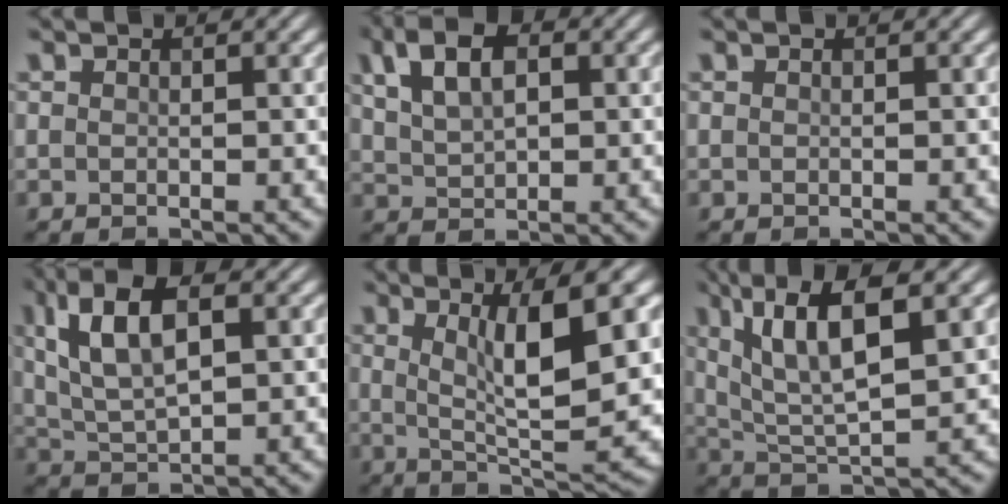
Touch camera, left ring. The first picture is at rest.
{"total": 6.0, "force": [2.3, 3.4, 4.4], "torque": [-0.086, 0.019, 0.031]}
{"total": 0.0}
{"total": 8.1, "force": [2.6, 3.7, 6.8], "torque": [-0.136, 0.017, 0.046]}
{"total": 9.3, "force": [2.3, 2.2, 8.7], "torque": [-0.132, -0.008, 0.046]}
{"total": 9.1, "force": [3.7, 2.7, 7.9], "torque": [-0.144, 0.008, 0.069]}